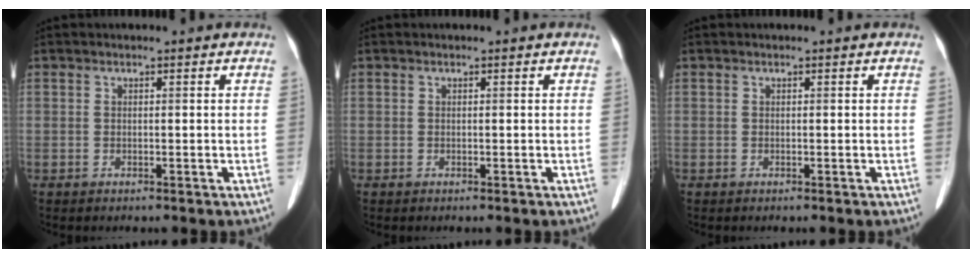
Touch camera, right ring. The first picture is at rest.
{"total": 0.0}
{"total": 0.0}